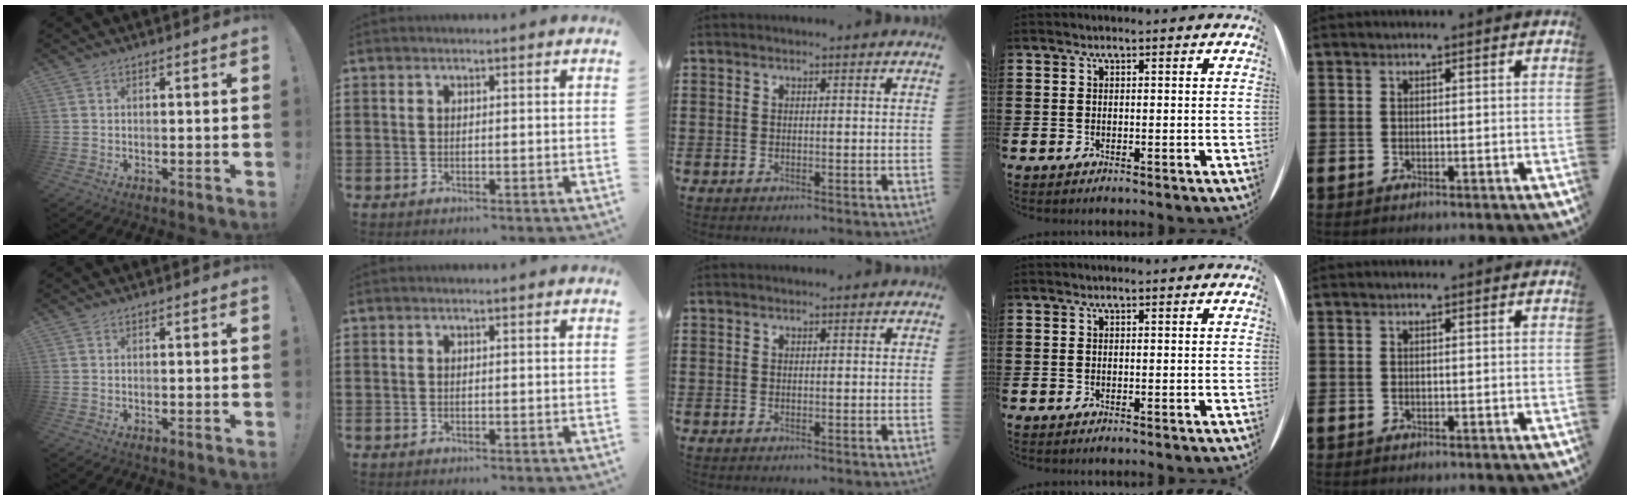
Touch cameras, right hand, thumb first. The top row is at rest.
{}